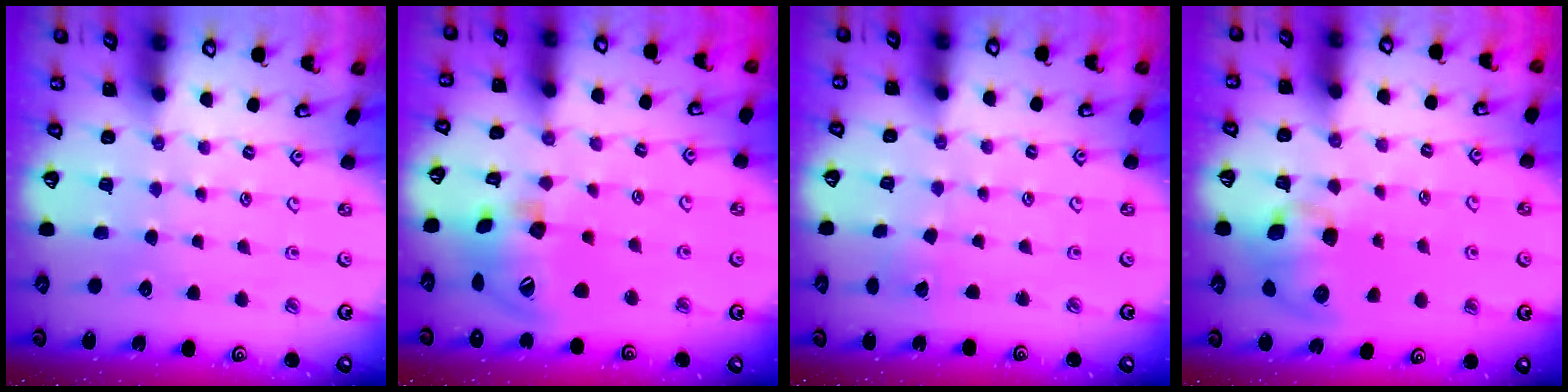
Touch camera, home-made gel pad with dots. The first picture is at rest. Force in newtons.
{"total": 18.0, "press": 17.9, "slide": 2.5}
{"total": 2.7, "press": 2.6, "slide": 0.4}
{"total": 9.3, "press": 9.2, "slide": 1.5}